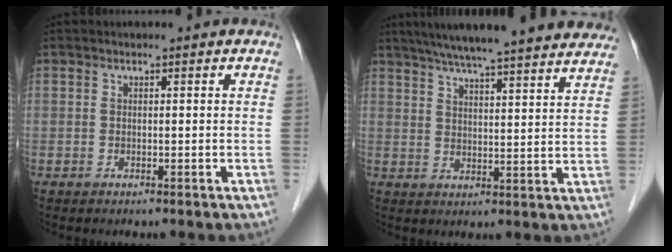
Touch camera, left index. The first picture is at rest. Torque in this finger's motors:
{"motor_torque": [0.45, -0.60, 0.80, 0.20]}